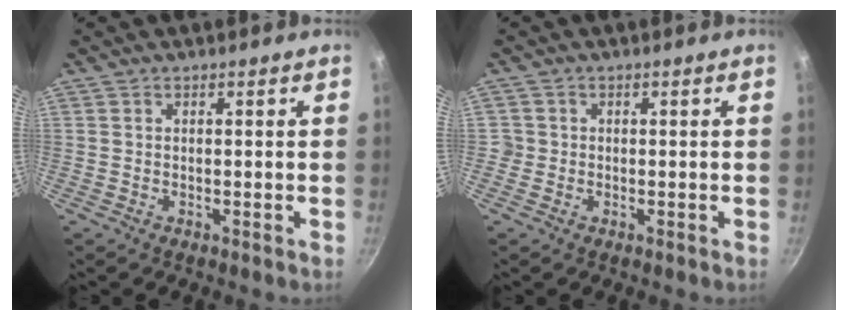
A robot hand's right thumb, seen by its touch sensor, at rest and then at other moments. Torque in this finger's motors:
{"motor_torque": [0.16, 0.07, 0.30, 0.07, 0.05]}